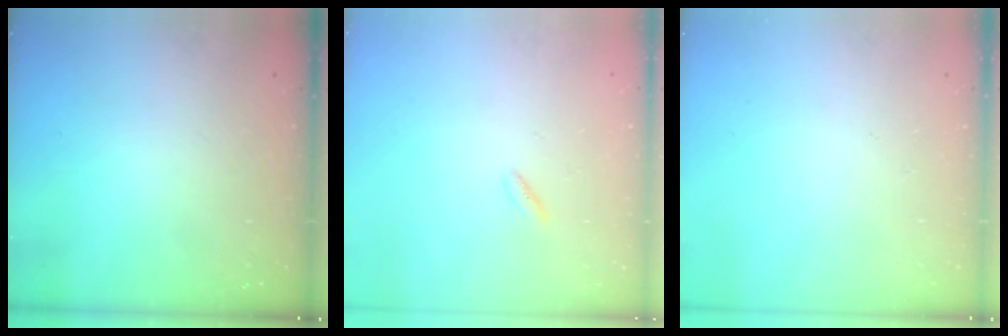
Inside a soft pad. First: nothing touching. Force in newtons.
{"total": 1.8, "press": 1.7, "slide": 0.7}
{"total": 0.0}